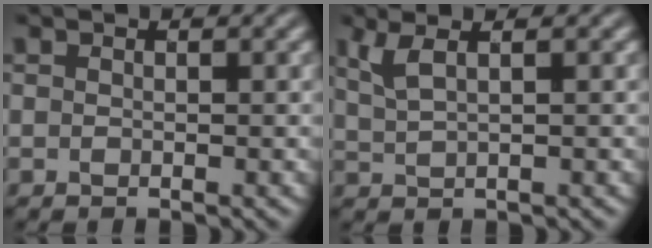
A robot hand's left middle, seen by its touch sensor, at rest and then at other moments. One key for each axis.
{"total": 2.6, "fx": 1.4, "fy": 0.8, "fz": 2.1, "tx": -0.039, "ty": 0.003, "tz": 0.033}